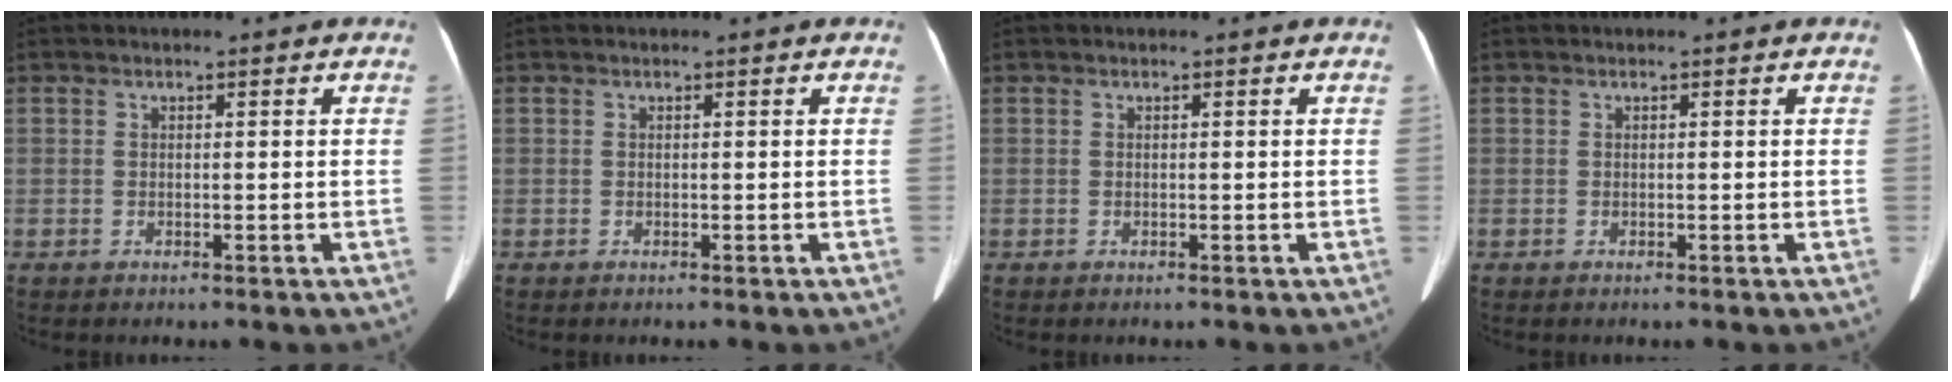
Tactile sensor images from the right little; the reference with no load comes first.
{"total": 0.0}
{"total": 0.0}
{"total": 0.0}